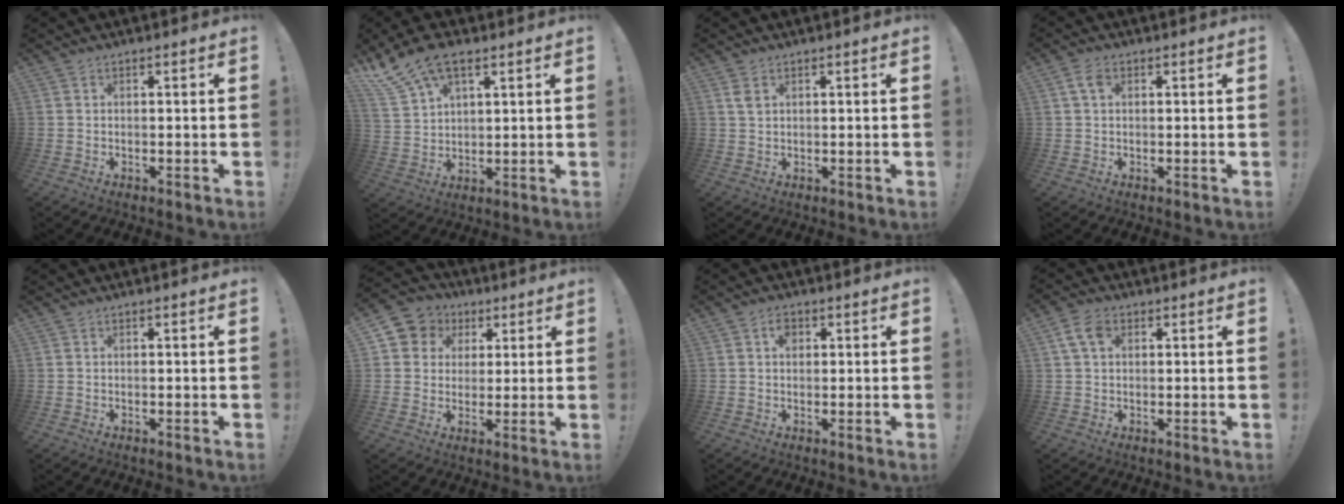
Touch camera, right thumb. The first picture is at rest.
{"total": 10.7, "force": [7.1, 5.0, 6.2], "torque": [-0.117, -0.029, 0.138]}
{"total": 2.6, "force": [1.4, 1.4, 1.7], "torque": [-0.021, -0.005, 0.022]}
{"total": 3.6, "force": [1.3, 2.1, 2.6], "torque": [-0.050, 0.006, 0.023]}
{"total": 0.0}
{"total": 8.1, "force": [2.5, 7.5, 1.9], "torque": [-0.029, -0.009, 0.053]}
{"total": 2.9, "force": [0.9, 2.1, 1.8], "torque": [-0.018, -0.002, 0.011]}
{"total": 6.0, "force": [2.0, 3.9, 4.1], "torque": [-0.077, 0.008, 0.043]}